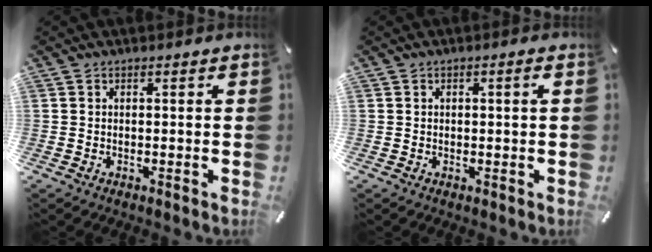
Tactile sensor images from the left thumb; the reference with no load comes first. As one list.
[{"total": 1.2, "force": [0.3, 0.3, 1.2], "torque": [-0.020, 0.003, 0.002]}]